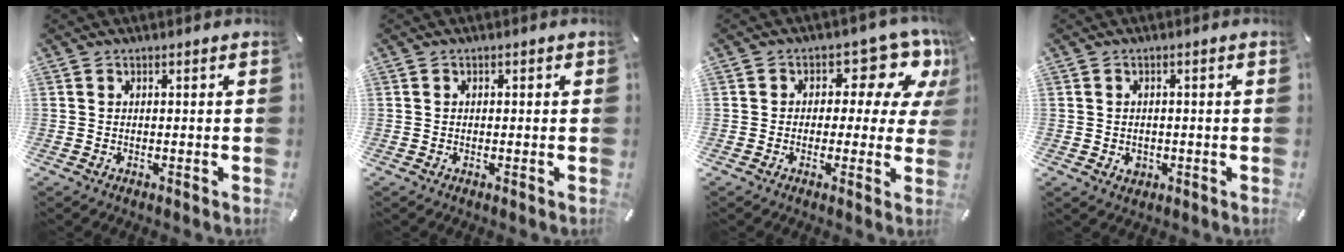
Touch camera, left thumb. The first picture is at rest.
{"total": 0.5, "force": [-0.1, 0.5, 0.2], "torque": [-0.003, 0.004, -0.003]}
{"total": 11.3, "force": [4.4, 6.6, 8.0], "torque": [-0.093, -0.030, 0.072]}
{"total": 2.3, "force": [-0.5, 2.0, 1.0], "torque": [-0.019, 0.005, -0.011]}